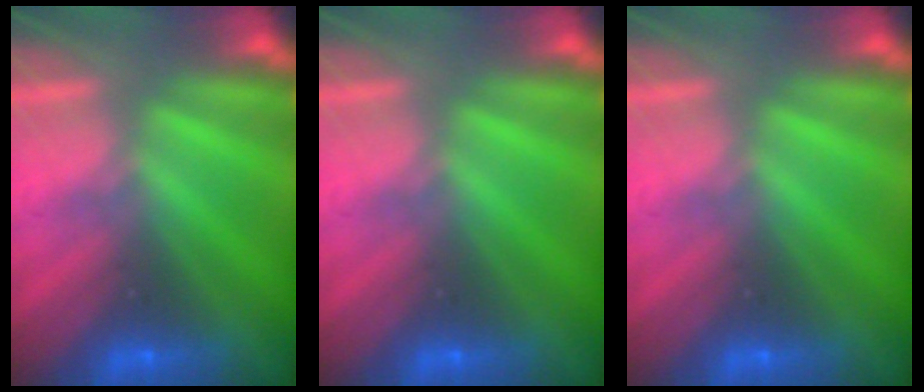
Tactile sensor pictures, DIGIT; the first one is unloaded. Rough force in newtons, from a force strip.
{"total": 0.0}
{"total": 0.0}